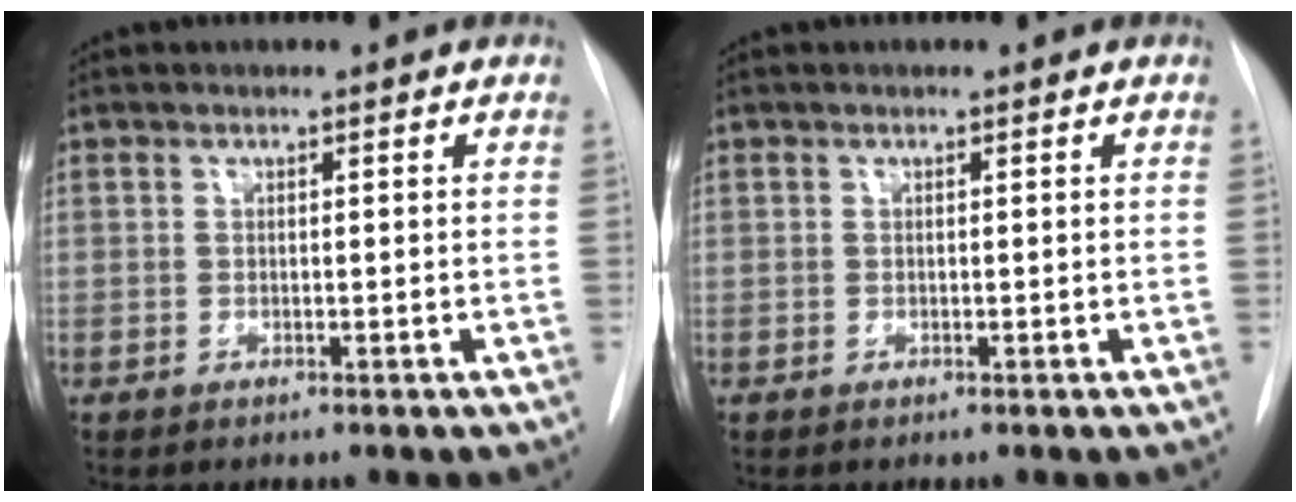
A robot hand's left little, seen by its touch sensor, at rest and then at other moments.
{"total": 0.0}